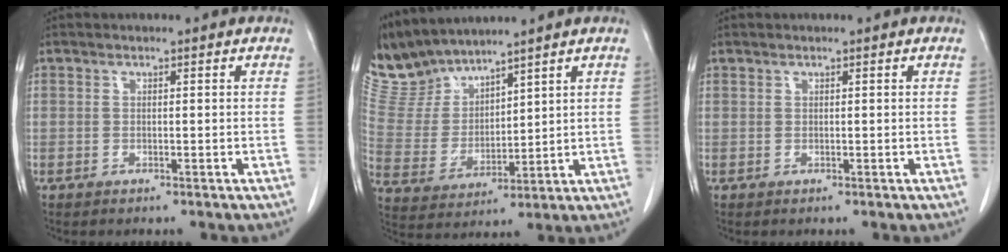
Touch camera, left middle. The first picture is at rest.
{"total": 8.8, "force": [8.7, 1.2, 0.5], "torque": [-0.034, 0.007, 0.201]}
{"total": 0.0}